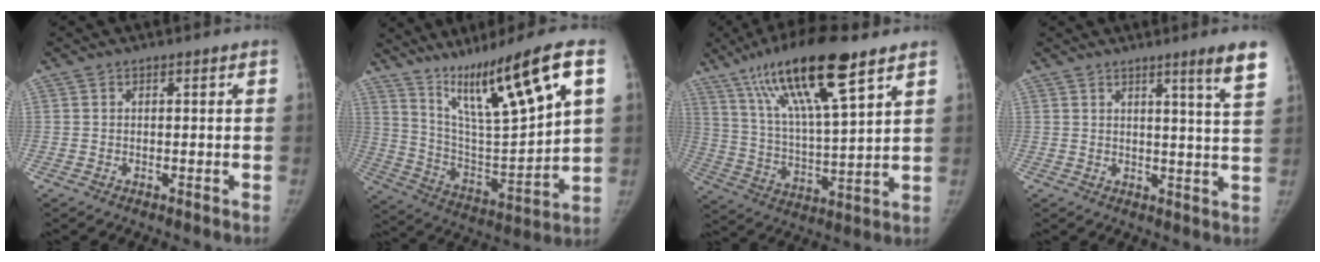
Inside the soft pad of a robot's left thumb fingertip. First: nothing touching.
{"total": 21.3, "force": [11.2, 3.1, 17.9], "torque": [-0.281, -0.043, 0.203]}
{"total": 20.0, "force": [11.9, 4.2, 15.5], "torque": [-0.269, -0.038, 0.219]}
{"total": 6.9, "force": [4.4, -0.5, 5.2], "torque": [-0.068, -0.034, 0.056]}